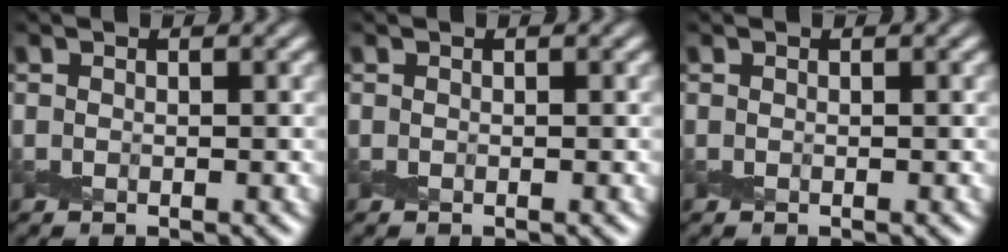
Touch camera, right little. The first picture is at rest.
{"total": 0.0}
{"total": 0.0}